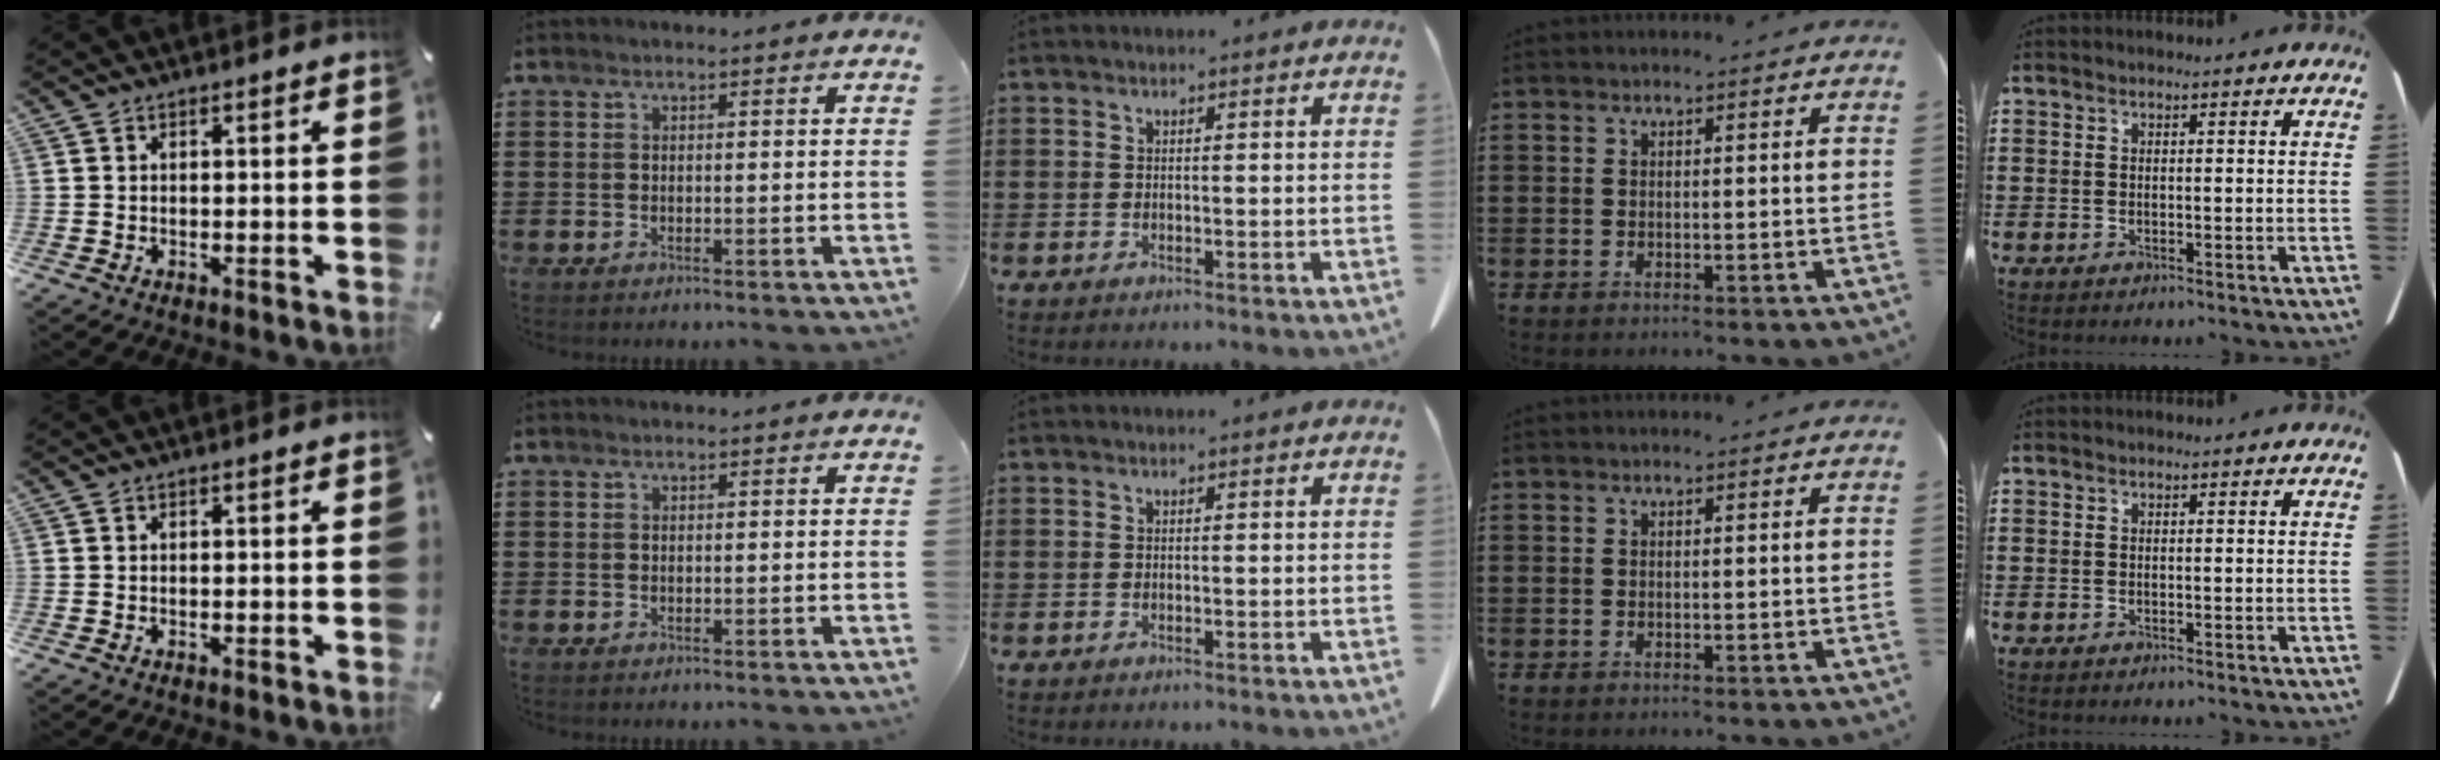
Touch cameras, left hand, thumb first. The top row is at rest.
{"thumb": {"total": 0.5, "force": [-0.1, 0.0, 0.5], "torque": [-0.007, -0.003, -0.002]}}